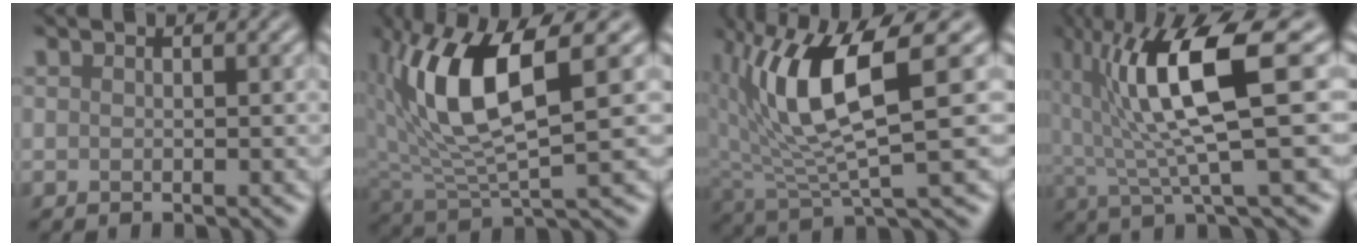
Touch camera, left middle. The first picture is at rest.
{"total": 8.5, "force": [1.9, 2.9, 7.7], "torque": [-0.168, -0.005, 0.043]}
{"total": 8.1, "force": [1.6, 2.3, 7.6], "torque": [-0.161, -0.006, 0.040]}
{"total": 9.5, "force": [1.8, 2.0, 9.1], "torque": [-0.163, -0.004, 0.043]}